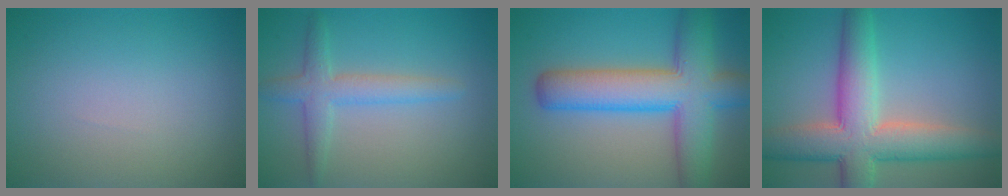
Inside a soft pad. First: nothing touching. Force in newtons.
{"total": 3.1, "press": 3.1, "slide": 0.1}
{"total": 9.2, "press": 9.2, "slide": 0.2}
{"total": 8.7, "press": 8.7, "slide": 0.5}